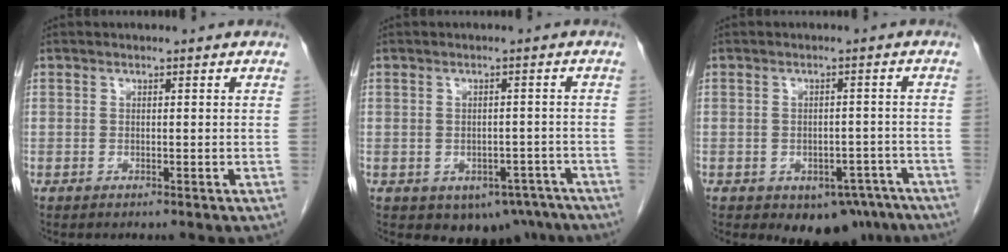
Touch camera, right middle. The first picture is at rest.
{"total": 6.9, "force": [-4.5, 4.5, 2.7], "torque": [-0.018, 0.009, -0.054]}
{"total": 7.8, "force": [-5.5, 4.5, 3.2], "torque": [-0.017, 0.011, -0.069]}